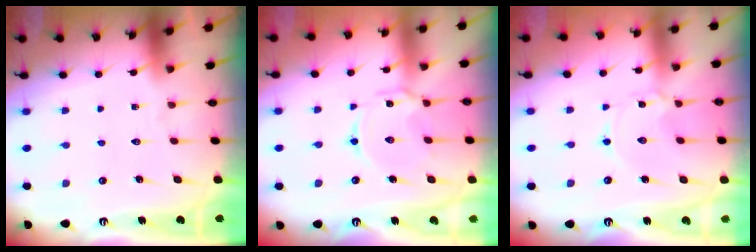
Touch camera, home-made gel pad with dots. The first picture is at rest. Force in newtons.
{"total": 3.6, "press": 3.6, "slide": 0.4}
{"total": 0.7, "press": 0.7, "slide": 0.1}